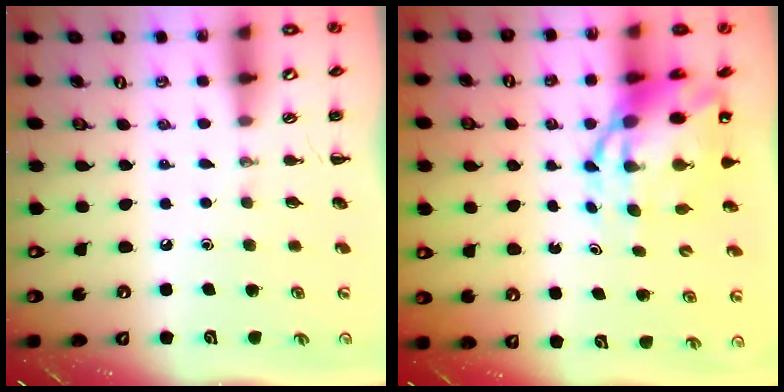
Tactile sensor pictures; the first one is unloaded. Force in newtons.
{"total": 10.3, "press": 10.0, "slide": 2.4}